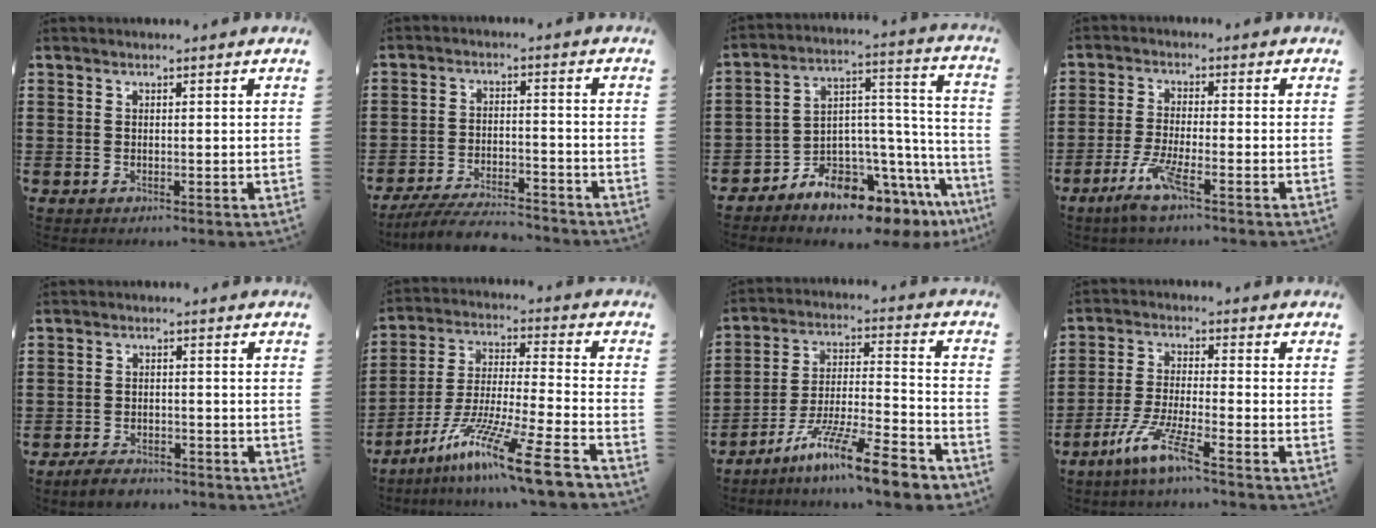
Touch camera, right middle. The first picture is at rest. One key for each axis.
{"total": 6.1, "fx": -5.8, "fy": 0.5, "fz": 2.0, "tx": -0.042, "ty": -0.004, "tz": -0.112}
{"total": 7.0, "fx": -6.7, "fy": 1.7, "fz": 1.2, "tx": -0.025, "ty": -0.015, "tz": -0.130}
{"total": 5.6, "fx": -3.1, "fy": 0.7, "fz": 4.6, "tx": -0.101, "ty": -0.012, "tz": -0.059}
{"total": 3.1, "fx": -2.9, "fy": 0.8, "fz": 0.8, "tx": -0.024, "ty": 0.003, "tz": -0.061}
{"total": 13.6, "fx": -10.1, "fy": -0.4, "fz": 9.0, "tx": -0.161, "ty": 0.007, "tz": -0.188}
{"total": 12.9, "fx": -10.0, "fy": 0.7, "fz": 8.1, "tx": -0.137, "ty": 0.016, "tz": -0.187}
{"total": 7.2, "fx": -5.1, "fy": 0.3, "fz": 5.1, "tx": -0.115, "ty": -0.015, "tz": -0.097}